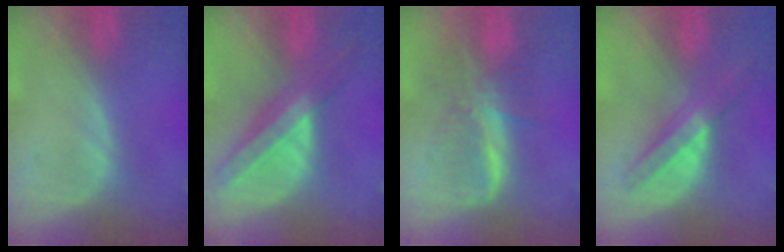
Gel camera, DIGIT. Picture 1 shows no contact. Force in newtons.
{"total": 8.5, "press": 7.3, "slide": 4.3}
{"total": 7.6, "press": 6.8, "slide": 3.5}
{"total": 7.0, "press": 5.9, "slide": 3.7}